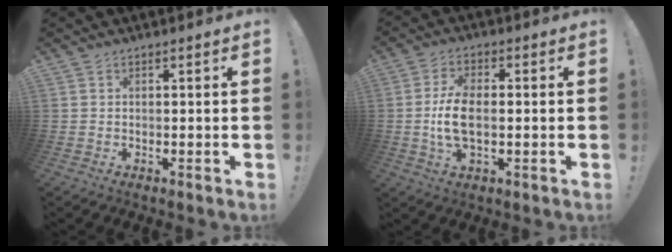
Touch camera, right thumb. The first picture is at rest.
{"total": 8.7, "force": [-0.6, 4.2, 7.6], "torque": [-0.146, -0.009, -0.014]}